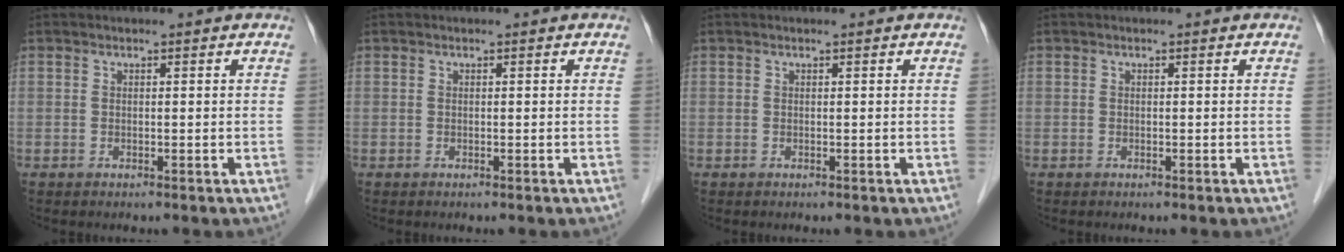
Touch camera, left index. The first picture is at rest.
{"total": 0.0}
{"total": 0.0}
{"total": 0.0}